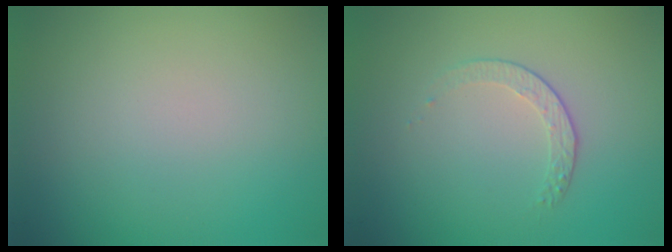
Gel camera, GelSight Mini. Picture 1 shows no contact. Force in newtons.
{"total": 1.5, "press": 0.9, "slide": 1.2}